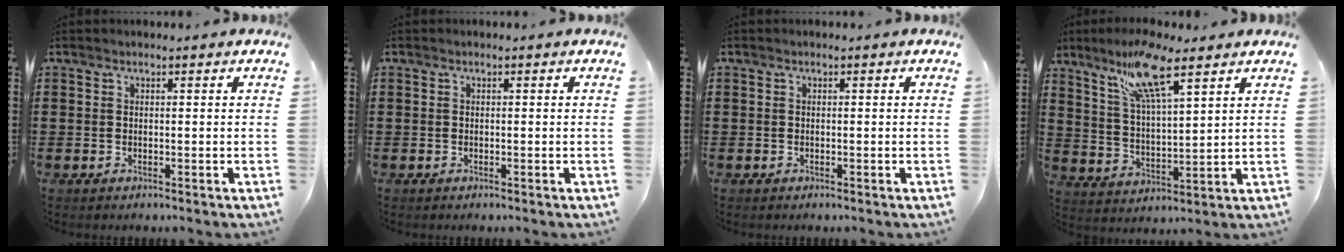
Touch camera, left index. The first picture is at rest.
{"total": 0.0}
{"total": 0.0}
{"total": 10.0, "force": [7.3, 1.9, 6.6], "torque": [-0.140, -0.015, 0.129]}